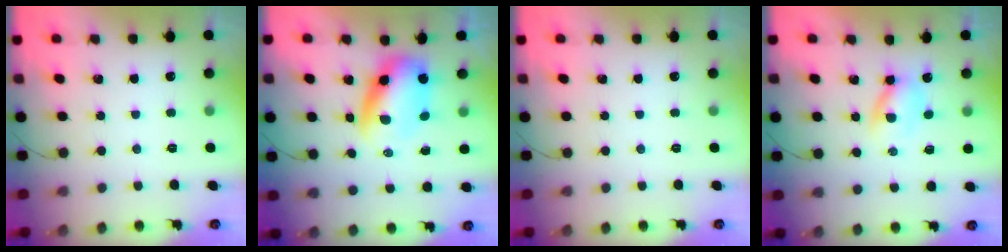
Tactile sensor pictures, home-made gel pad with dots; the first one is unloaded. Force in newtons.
{"total": 7.0, "press": 6.8, "slide": 1.4}
{"total": 0.0}
{"total": 3.1, "press": 3.0, "slide": 0.7}